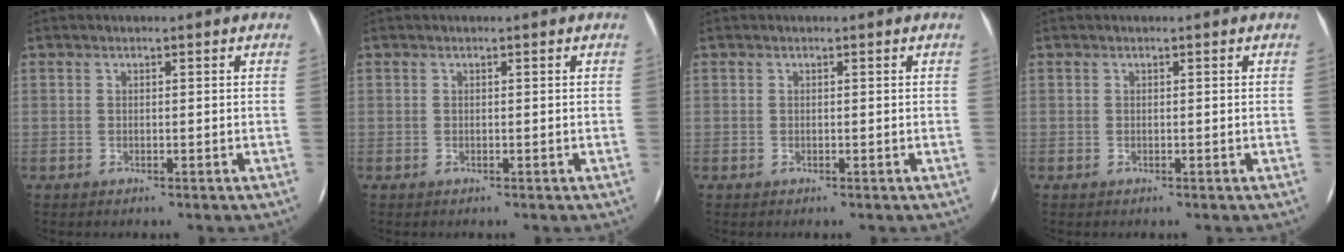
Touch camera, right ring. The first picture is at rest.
{"total": 0.0}
{"total": 0.0}
{"total": 0.0}